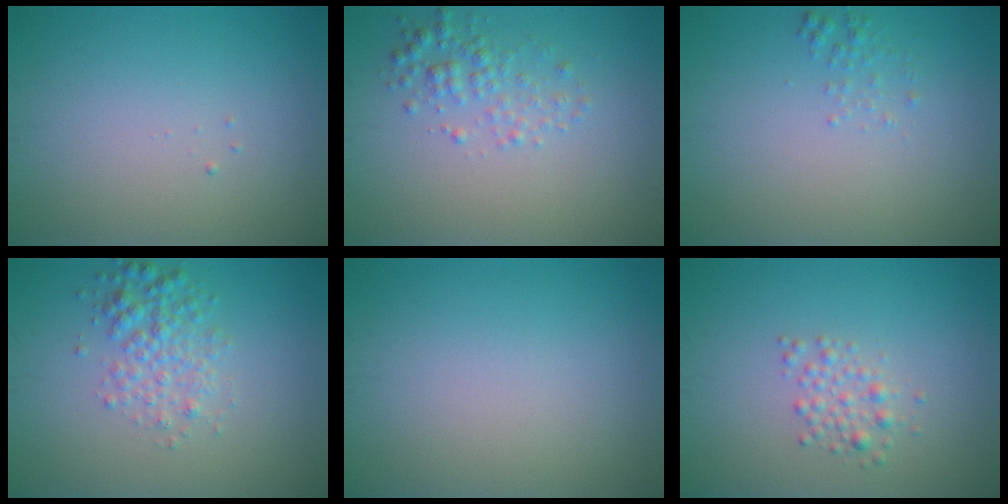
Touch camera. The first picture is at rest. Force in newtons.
{"total": 2.3, "press": 2.3, "slide": 0.1}
{"total": 1.0, "press": 1.0, "slide": 0.0}
{"total": 3.0, "press": 3.0, "slide": 0.1}
{"total": 0.0}
{"total": 1.7, "press": 1.7, "slide": 0.0}